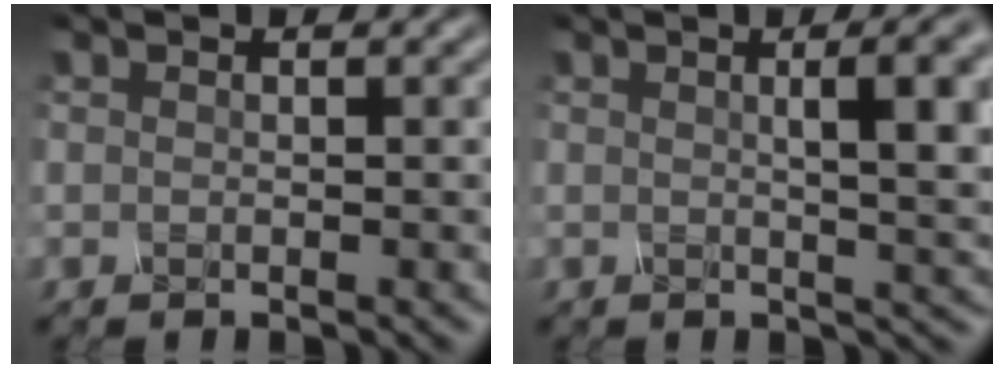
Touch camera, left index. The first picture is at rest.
{"total": 7.4, "force": [1.5, 2.4, 6.8], "torque": [-0.047, 0.017, 0.013]}